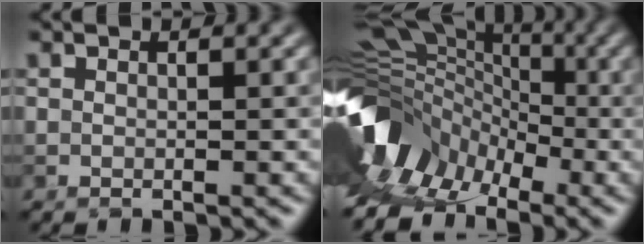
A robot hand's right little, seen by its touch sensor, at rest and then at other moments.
{"total": 10.5, "force": [-4.9, 7.4, 5.6], "torque": [-0.102, 0.013, -0.099]}